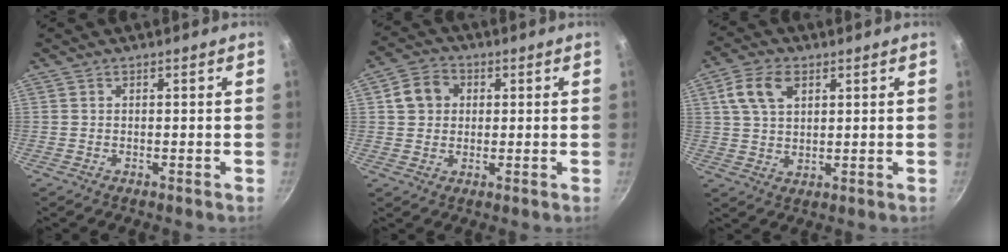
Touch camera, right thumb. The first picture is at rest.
{"total": 7.0, "force": [1.5, 5.9, 3.5], "torque": [-0.049, 0.007, 0.020]}
{"total": 8.6, "force": [3.4, 5.3, 5.9], "torque": [-0.106, -0.004, 0.065]}